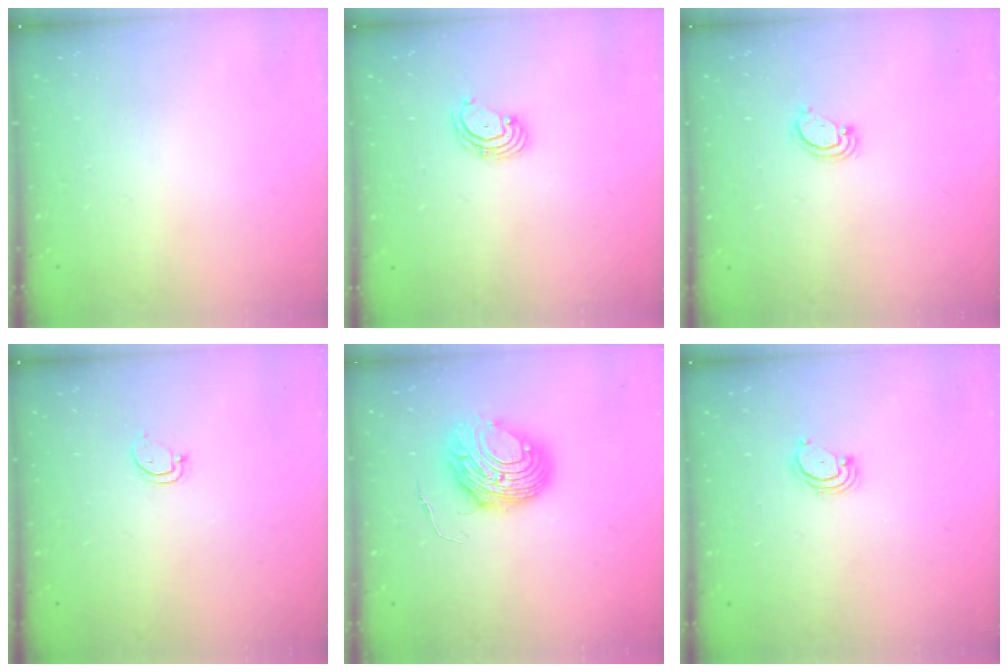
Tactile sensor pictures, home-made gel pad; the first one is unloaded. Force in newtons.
{"total": 2.6, "press": 2.5, "slide": 0.6}
{"total": 3.2, "press": 3.2, "slide": 0.3}
{"total": 2.5, "press": 2.5, "slide": 0.3}
{"total": 8.7, "press": 8.7, "slide": 0.9}
{"total": 2.5, "press": 2.5, "slide": 0.3}